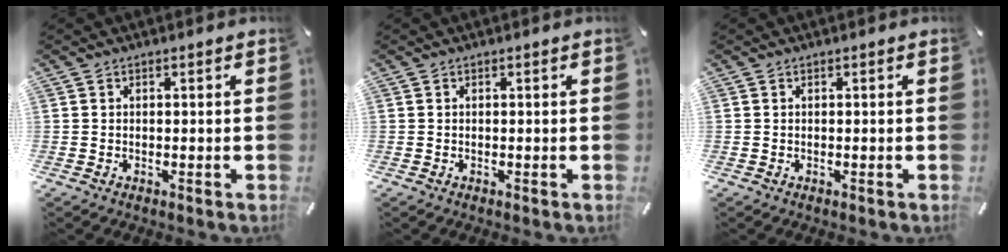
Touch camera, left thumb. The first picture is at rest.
{"total": 0.0}
{"total": 0.0}